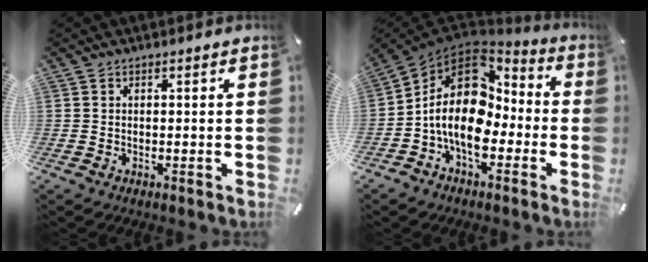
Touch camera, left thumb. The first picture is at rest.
{"total": 16.6, "force": [-2.4, 11.8, 11.3], "torque": [-0.214, 0.007, -0.044]}